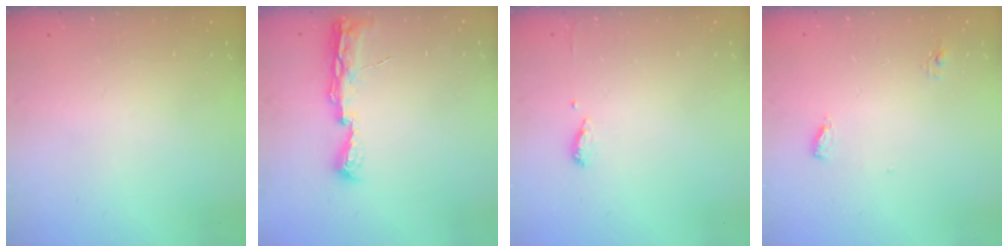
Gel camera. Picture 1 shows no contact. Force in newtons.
{"total": 8.5, "press": 8.5, "slide": 1.2}
{"total": 6.1, "press": 6.0, "slide": 1.3}
{"total": 4.7, "press": 4.5, "slide": 1.1}